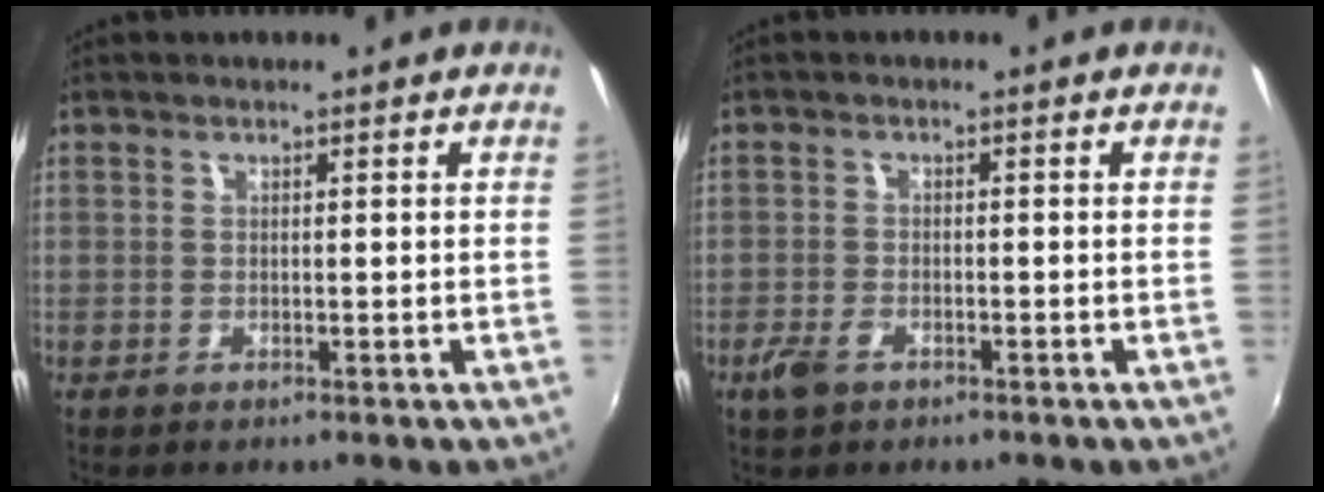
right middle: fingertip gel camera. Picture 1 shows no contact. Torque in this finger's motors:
{"motor_torque": [0.38, -0.38, 0.15, 0.06]}